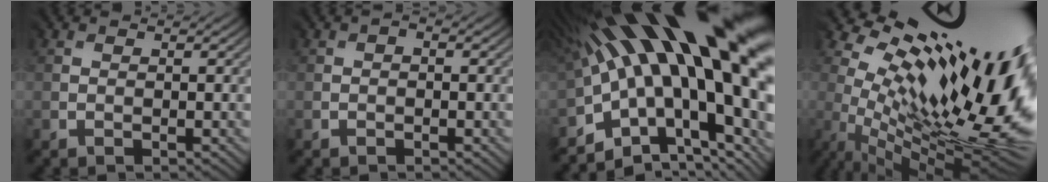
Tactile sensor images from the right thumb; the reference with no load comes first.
{"total": 1.0, "force": [-0.2, 0.5, 0.8], "torque": [-0.013, -0.001, -0.001]}
{"total": 20.3, "force": [2.7, 9.0, 18.0], "torque": [-0.288, -0.042, 0.059]}
{"total": 18.7, "force": [4.9, 7.5, 16.4], "torque": [-0.257, 0.005, 0.097]}